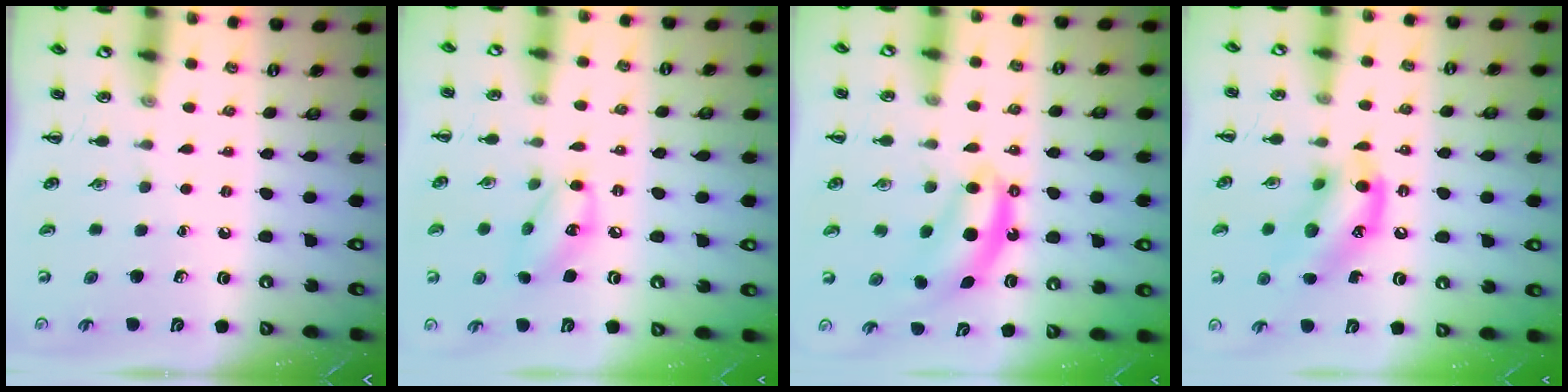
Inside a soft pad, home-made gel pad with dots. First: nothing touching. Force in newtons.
{"total": 10.0, "press": 9.9, "slide": 1.0}
{"total": 7.6, "press": 7.5, "slide": 1.2}
{"total": 13.7, "press": 13.5, "slide": 2.7}